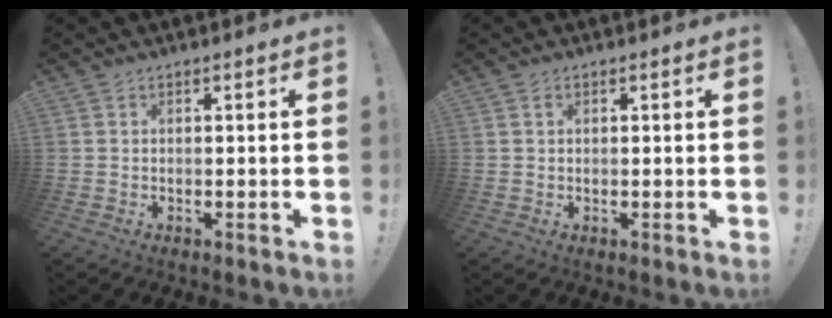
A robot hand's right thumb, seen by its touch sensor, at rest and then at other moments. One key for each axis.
{"total": 0.8, "fx": 0.3, "fy": 0.7, "fz": 0.3, "tx": -0.010, "ty": 0.005, "tz": 0.007}